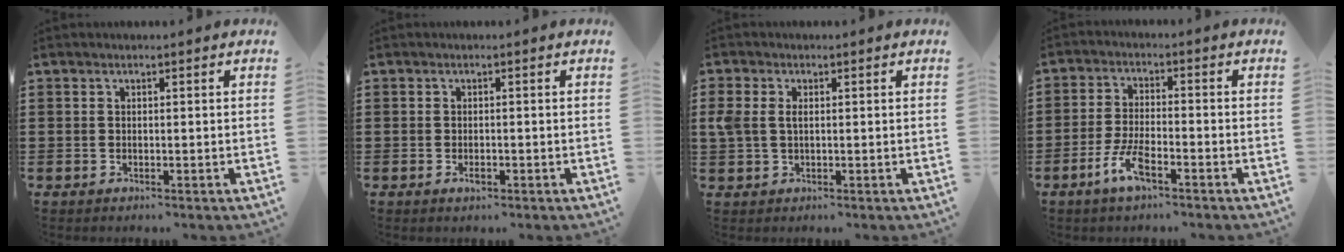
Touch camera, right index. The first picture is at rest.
{"total": 1.2, "force": [-0.6, 0.5, 0.9], "torque": [-0.019, -0.003, -0.010]}
{"total": 2.6, "force": [0.4, 1.7, 1.9], "torque": [-0.048, 0.006, 0.004]}
{"total": 5.8, "force": [-3.3, 1.5, 4.5], "torque": [-0.107, -0.006, -0.065]}